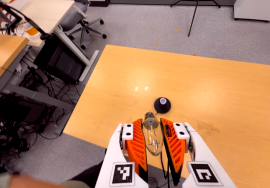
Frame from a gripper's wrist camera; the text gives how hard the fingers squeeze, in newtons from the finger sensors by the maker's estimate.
{"total": 20.7, "left": 22.4, "right": 19.0}